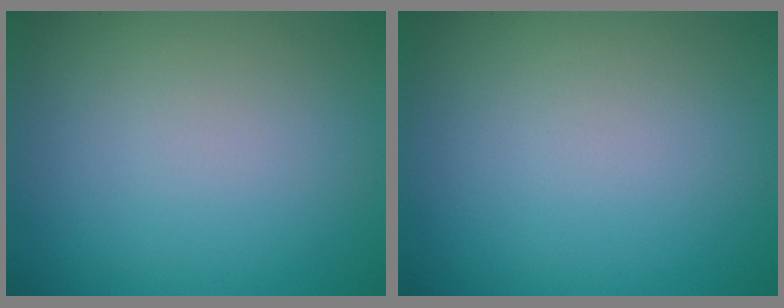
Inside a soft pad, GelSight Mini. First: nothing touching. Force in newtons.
{"total": 0.0}